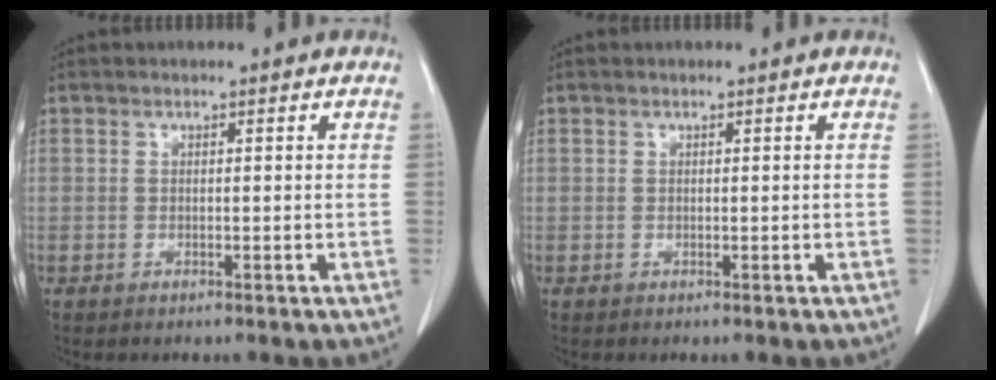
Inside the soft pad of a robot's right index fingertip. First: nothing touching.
{"total": 0.0}